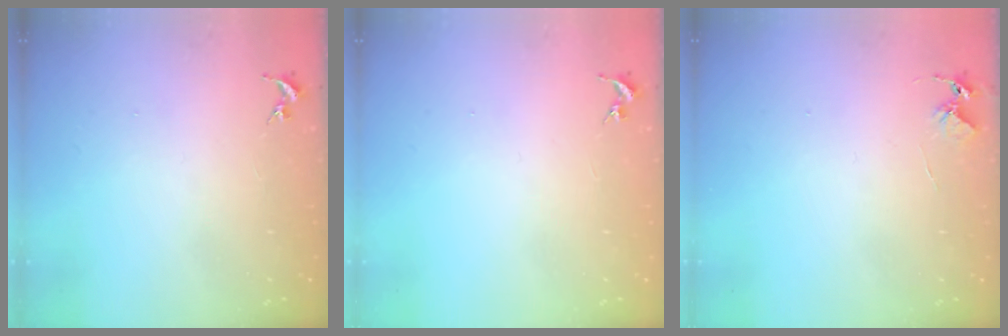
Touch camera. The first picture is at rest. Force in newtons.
{"total": 0.0}
{"total": 4.9, "press": 4.9, "slide": 0.3}